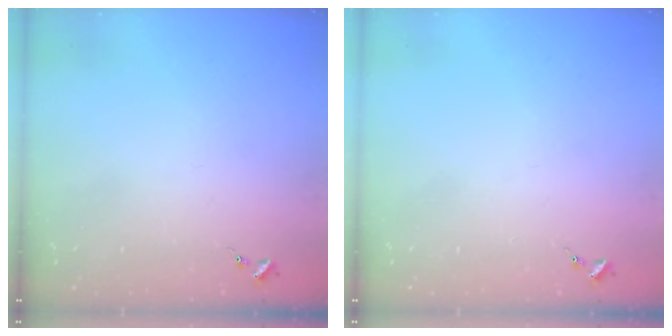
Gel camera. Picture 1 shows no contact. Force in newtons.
{"total": 0.0}